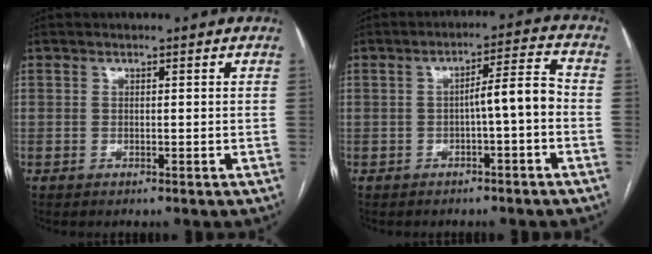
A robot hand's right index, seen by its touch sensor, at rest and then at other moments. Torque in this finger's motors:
{"motor_torque": [0.81, -0.09, 0.43, 0.10]}